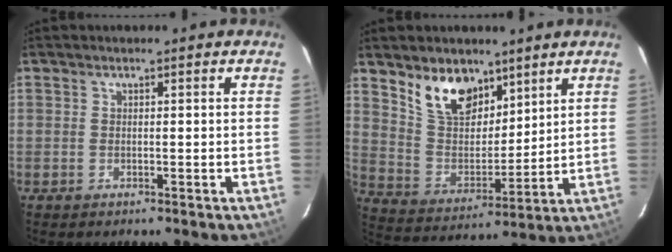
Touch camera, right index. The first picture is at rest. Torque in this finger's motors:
{"motor_torque": [0.56, 0.53, 0.36, 0.09]}